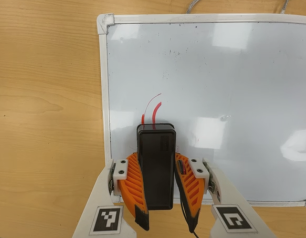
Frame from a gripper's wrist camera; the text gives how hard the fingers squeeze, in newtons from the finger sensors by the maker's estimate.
{"total": 7.9, "left": 6.2, "right": 9.5}